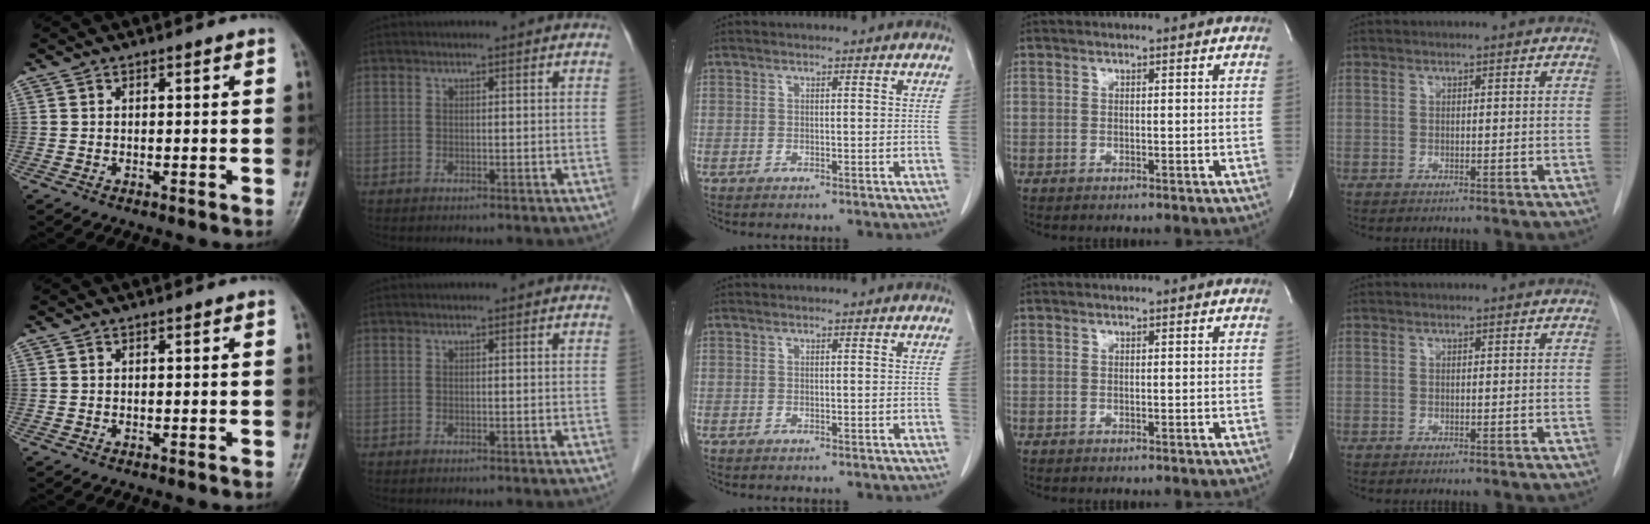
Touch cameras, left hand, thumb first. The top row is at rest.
{}